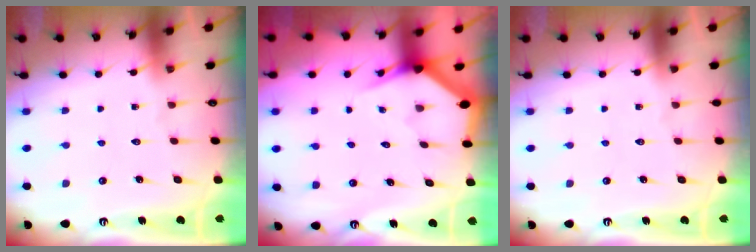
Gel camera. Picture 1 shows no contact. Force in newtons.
{"total": 2.9, "press": 2.9, "slide": 0.0}
{"total": 0.0}